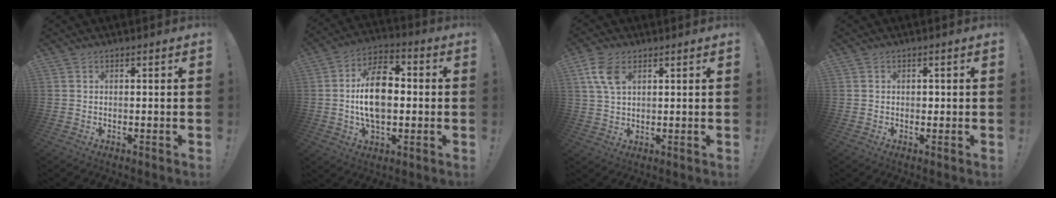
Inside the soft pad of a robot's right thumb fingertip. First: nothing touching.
{"total": 15.9, "force": [-0.2, 9.5, 12.8], "torque": [-0.229, 0.007, -0.009]}
{"total": 7.9, "force": [3.4, 4.5, 5.5], "torque": [-0.109, -0.003, 0.067]}
{"total": 0.8, "force": [0.0, 0.7, 0.3], "torque": [0.003, -0.002, -0.002]}